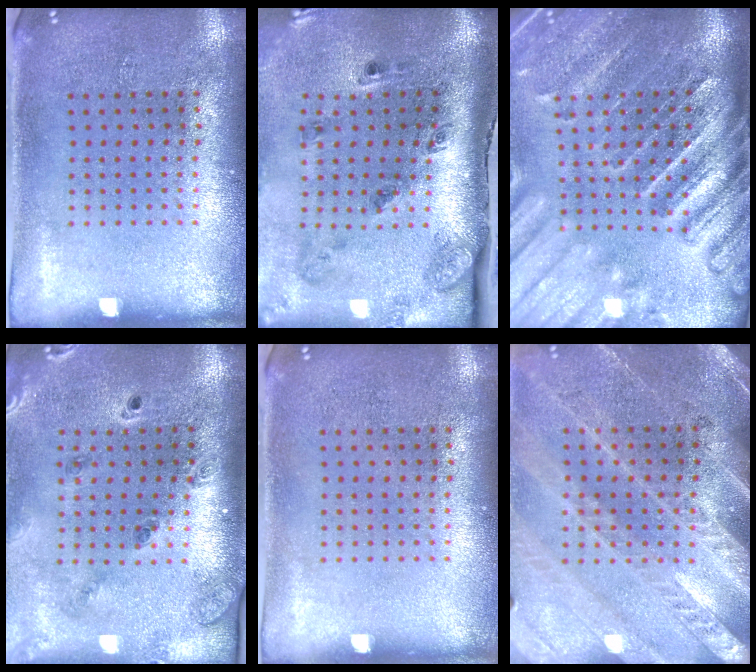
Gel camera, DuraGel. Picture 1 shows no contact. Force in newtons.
{"total": 2.9, "press": 1.8, "slide": 2.3}
{"total": 4.2, "press": 3.5, "slide": 2.3}
{"total": 1.4, "press": 1.4, "slide": 0.3}
{"total": 0.0}
{"total": 3.0, "press": 2.7, "slide": 1.2}